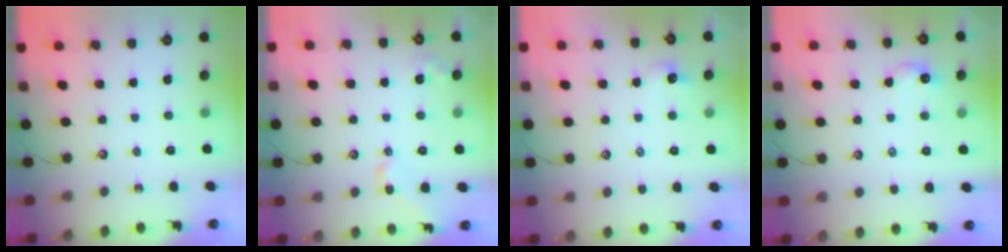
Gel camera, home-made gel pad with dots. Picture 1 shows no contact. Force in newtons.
{"total": 2.7, "press": 2.6, "slide": 0.7}
{"total": 1.0, "press": 0.9, "slide": 0.5}
{"total": 1.1, "press": 0.9, "slide": 0.5}